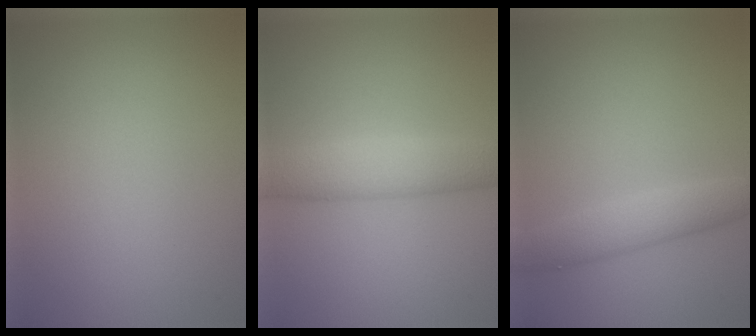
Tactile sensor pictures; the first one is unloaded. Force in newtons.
{"total": 4.8, "press": 4.8, "slide": 0.2}
{"total": 3.4, "press": 3.4, "slide": 0.1}